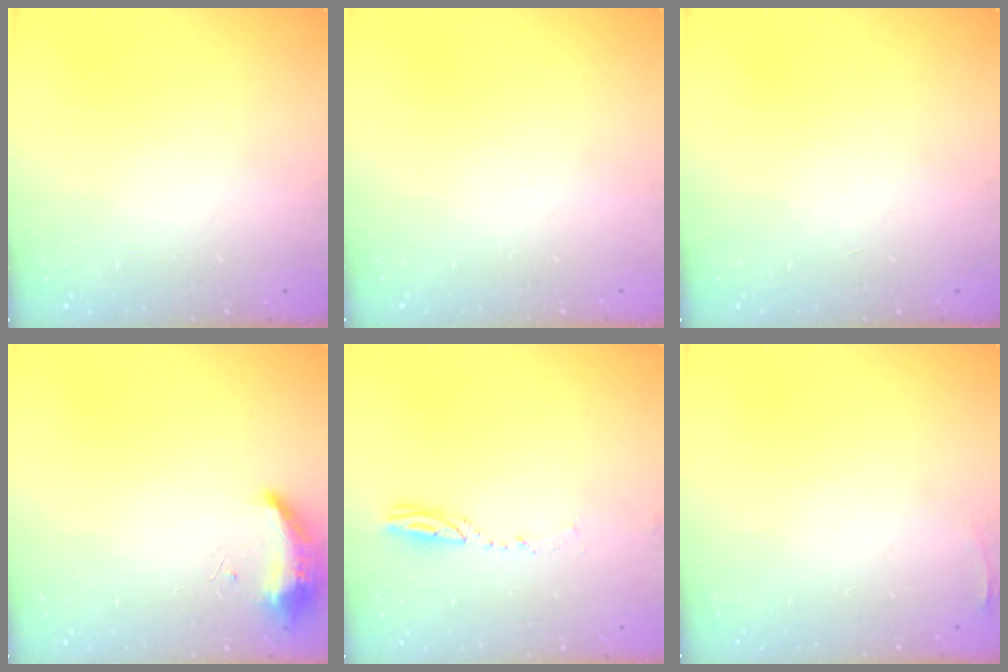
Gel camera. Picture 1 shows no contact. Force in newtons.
{"total": 0.0}
{"total": 0.0}
{"total": 12.5, "press": 9.4, "slide": 8.2}
{"total": 3.8, "press": 3.7, "slide": 0.6}
{"total": 3.1, "press": 2.7, "slide": 1.5}